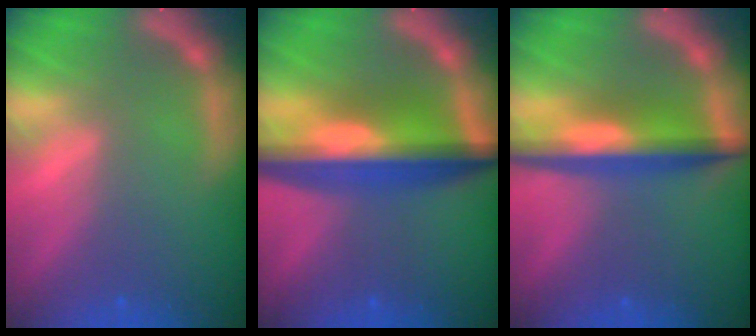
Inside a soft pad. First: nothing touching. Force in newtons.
{"total": 10.1}
{"total": 6.5}